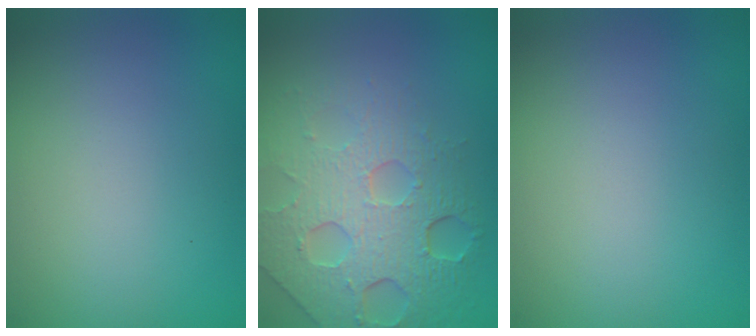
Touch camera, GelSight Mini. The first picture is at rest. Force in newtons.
{"total": 7.9, "press": 5.3, "slide": 5.9}
{"total": 0.0}